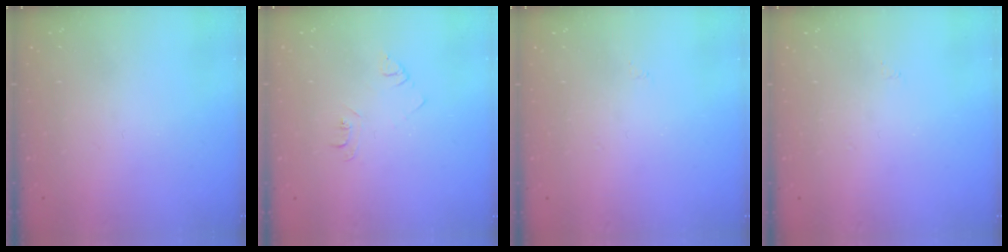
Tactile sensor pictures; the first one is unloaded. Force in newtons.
{"total": 4.2, "press": 4.1, "slide": 0.6}
{"total": 3.4, "press": 3.3, "slide": 0.5}
{"total": 3.4, "press": 3.3, "slide": 0.5}